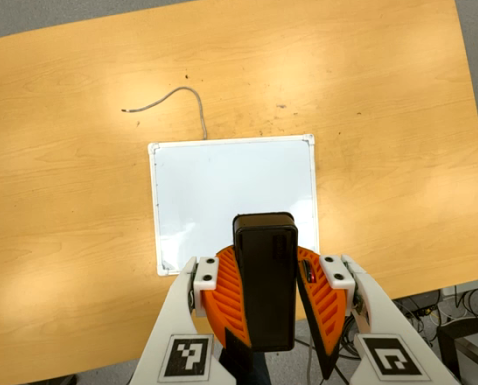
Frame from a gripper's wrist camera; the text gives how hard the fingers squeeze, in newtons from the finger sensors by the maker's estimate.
{"total": 10.7, "left": 10.4, "right": 11.0}